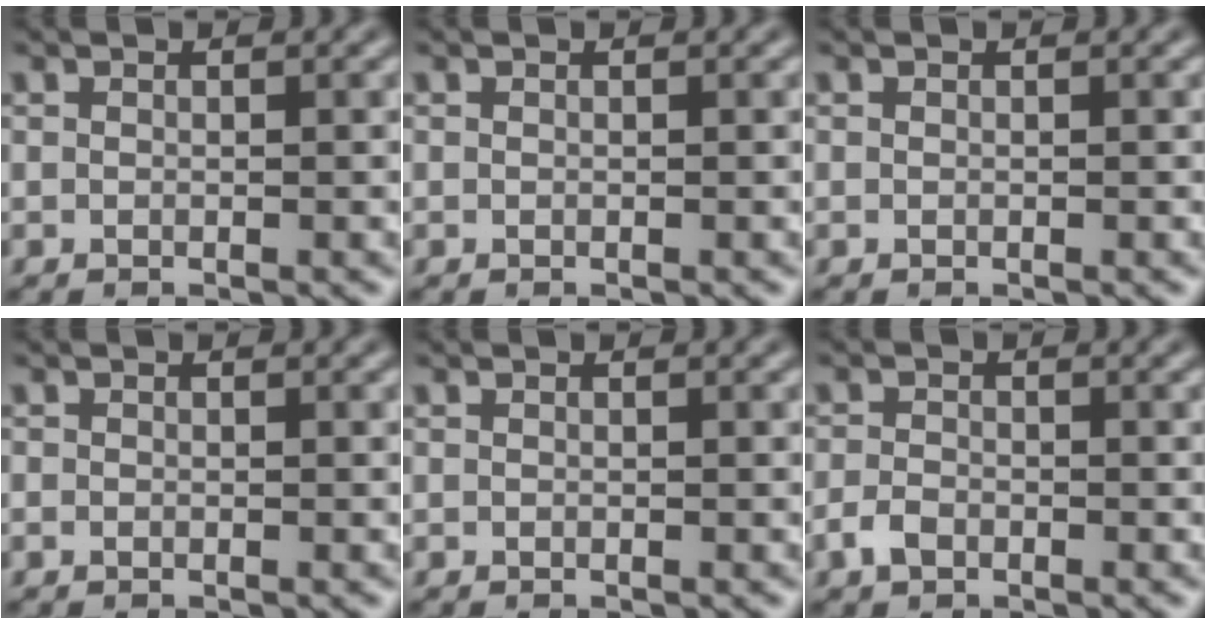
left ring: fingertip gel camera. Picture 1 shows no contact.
{"total": 0.0}
{"total": 0.0}
{"total": 0.0}
{"total": 0.0}
{"total": 1.5, "force": [-0.9, 0.9, 0.8], "torque": [-0.013, 0.003, -0.022]}